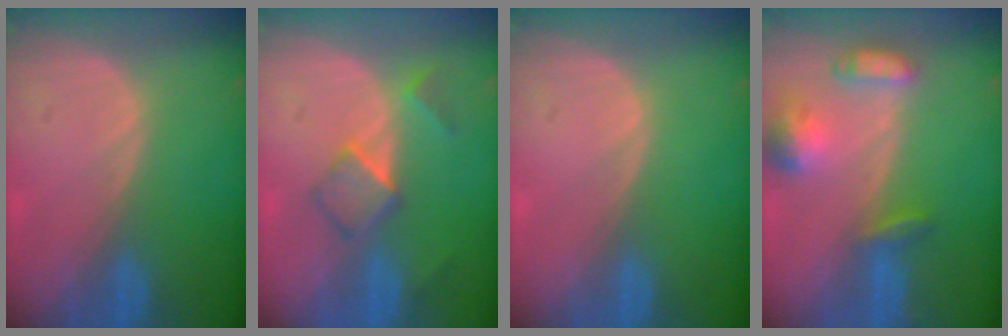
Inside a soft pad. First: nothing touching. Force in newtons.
{"total": 5.3, "press": 4.7, "slide": 2.5}
{"total": 0.0}
{"total": 6.6, "press": 6.3, "slide": 2.2}